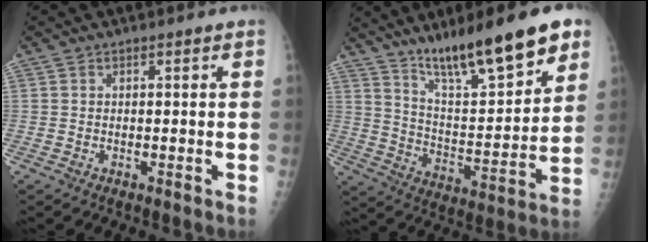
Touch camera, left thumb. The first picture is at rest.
{"total": 20.6, "force": [13.9, 4.6, 14.5], "torque": [-0.200, -0.066, 0.232]}